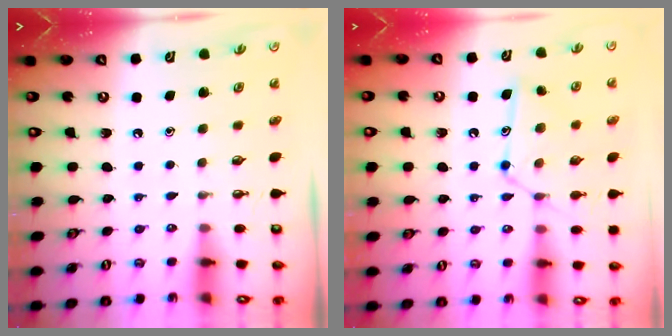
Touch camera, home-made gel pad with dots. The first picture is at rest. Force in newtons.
{"total": 11.9, "press": 11.9, "slide": 0.9}